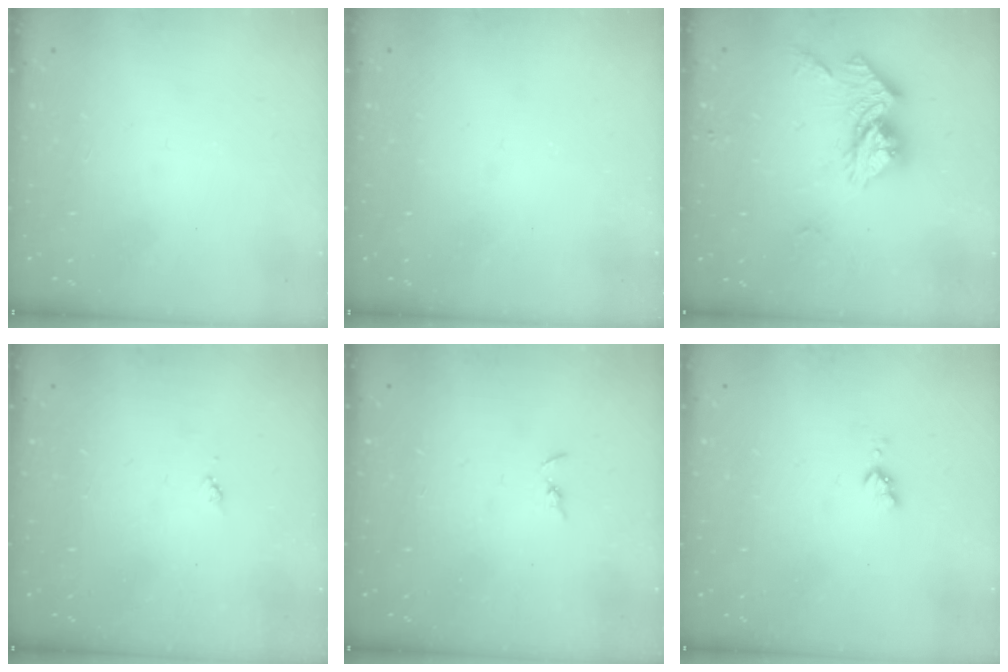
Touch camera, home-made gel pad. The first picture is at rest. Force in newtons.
{"total": 0.0}
{"total": 12.6, "press": 12.6, "slide": 1.1}
{"total": 4.0, "press": 3.9, "slide": 0.5}
{"total": 2.4, "press": 2.3, "slide": 0.2}
{"total": 3.5, "press": 3.5, "slide": 0.4}